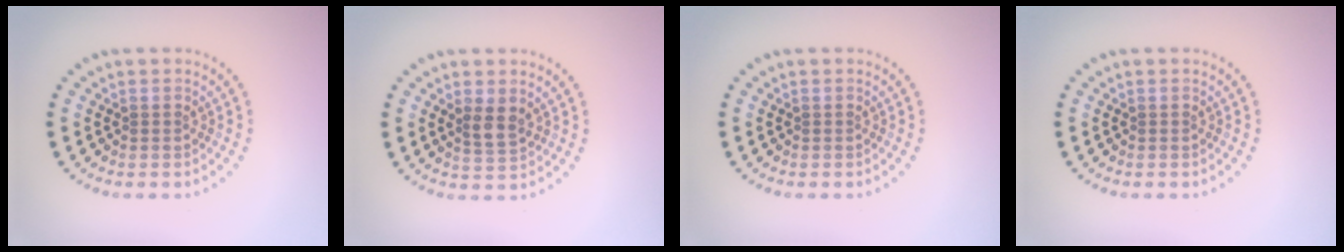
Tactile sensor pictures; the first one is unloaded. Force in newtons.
{"total": 2.1, "press": 1.9, "slide": 0.8}
{"total": 0.0}
{"total": 0.0}